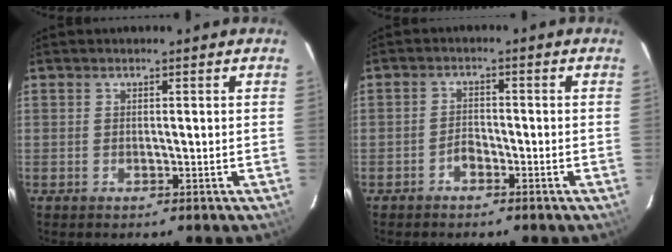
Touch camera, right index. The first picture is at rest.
{"total": 2.0, "force": [-1.5, 1.1, 0.8], "torque": [-0.015, 0.005, -0.027]}